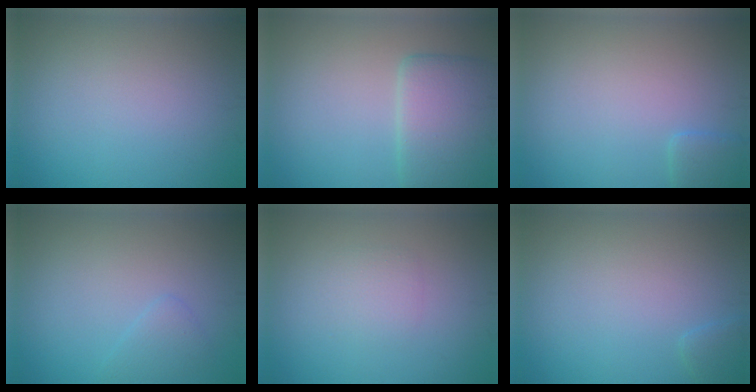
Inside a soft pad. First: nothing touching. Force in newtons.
{"total": 5.4, "press": 5.4, "slide": 0.3}
{"total": 1.5, "press": 1.5, "slide": 0.1}
{"total": 1.4, "press": 1.4, "slide": 0.1}
{"total": 1.4, "press": 1.4, "slide": 0.1}
{"total": 1.0, "press": 1.0, "slide": 0.1}